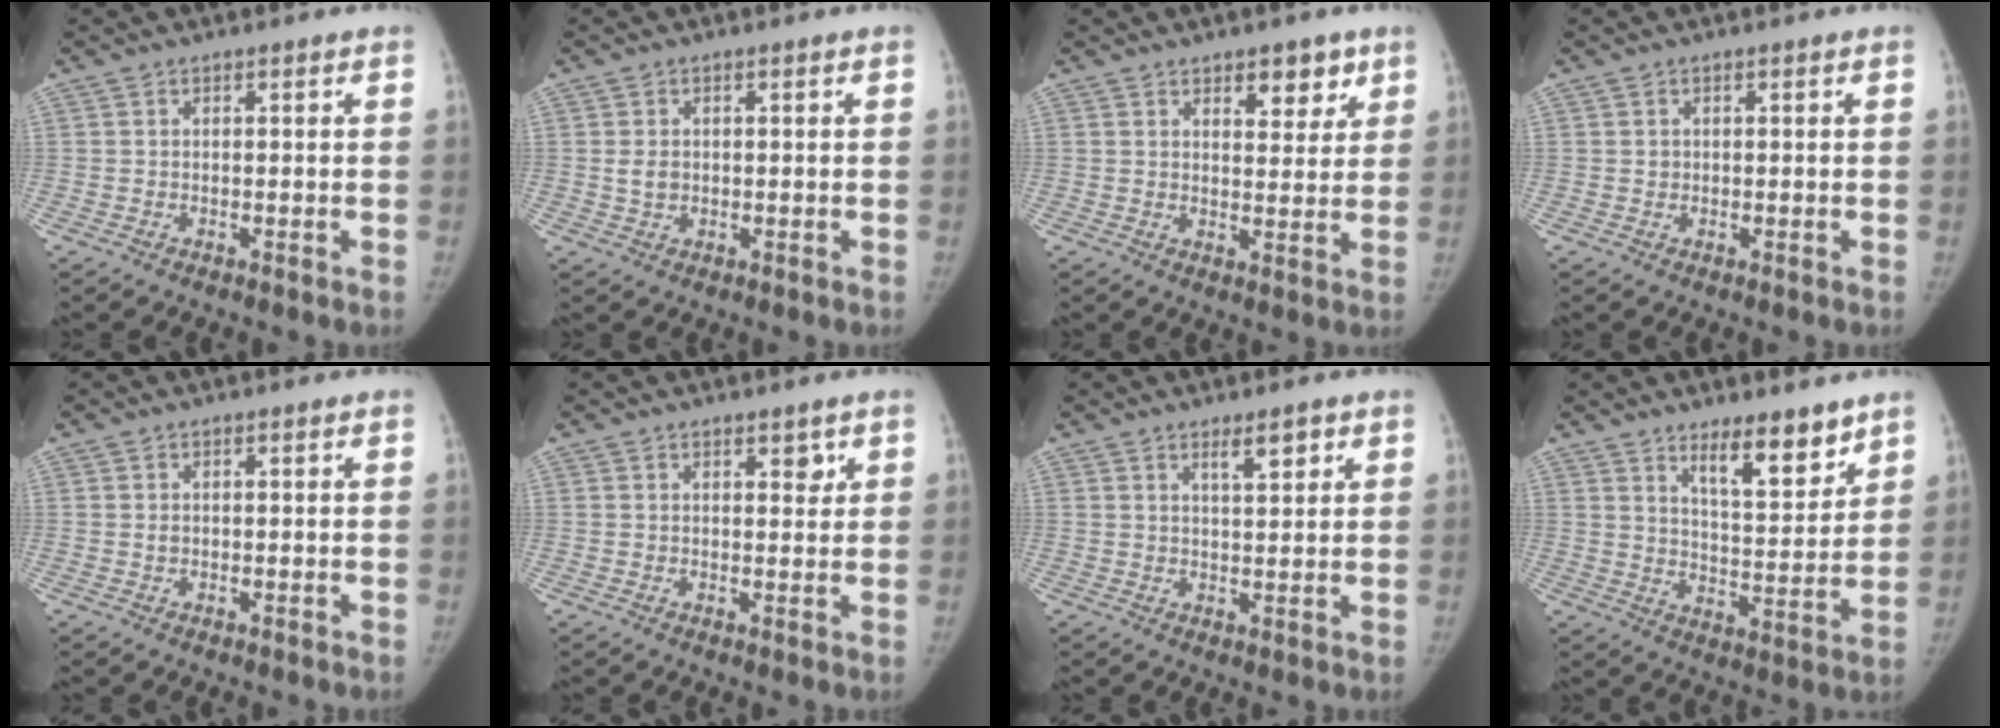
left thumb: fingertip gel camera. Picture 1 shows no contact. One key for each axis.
{"total": 2.4, "fx": 0.1, "fy": 1.8, "fz": 1.5, "tx": -0.022, "ty": 0.000, "tz": 0.005}
{"total": 6.2, "fx": 3.7, "fy": 3.2, "fz": 3.8, "tx": -0.020, "ty": -0.022, "tz": 0.051}
{"total": 0.7, "fx": 0.1, "fy": 0.7, "fz": 0.2, "tx": 0.000, "ty": 0.002, "tz": 0.002}
{"total": 0.7, "fx": 0.0, "fy": 0.6, "fz": 0.4, "tx": -0.007, "ty": 0.001, "tz": 0.000}
{"total": 2.3, "fx": 1.3, "fy": 1.2, "fz": 1.5, "tx": -0.003, "ty": -0.006, "tz": 0.018}
{"total": 3.9, "fx": 2.3, "fy": 1.2, "fz": 2.9, "tx": -0.037, "ty": -0.016, "tz": 0.039}
{"total": 10.6, "fx": 7.5, "fy": 3.3, "fz": 6.7, "tx": -0.081, "ty": -0.062, "tz": 0.126}